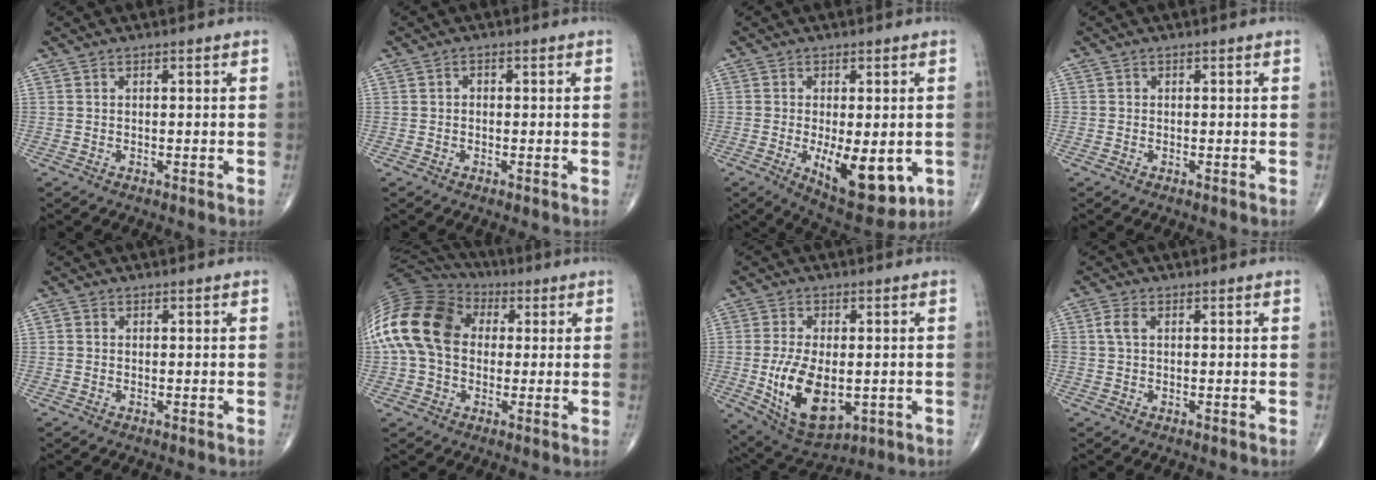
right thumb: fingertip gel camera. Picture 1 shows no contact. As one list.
[{"total": 1.0, "force": [0.0, 0.8, 0.6], "torque": [-0.005, 0.006, -0.003]}, {"total": 13.1, "force": [-3.2, 5.8, 11.3], "torque": [-0.151, -0.021, -0.032]}, {"total": 0.5, "force": [-0.1, 0.5, 0.0], "torque": [0.004, 0.004, -0.002]}, {"total": 0.7, "force": [0.0, 0.6, 0.2], "torque": [0.000, 0.001, -0.002]}, {"total": 20.4, "force": [2.7, 14.9, 13.7], "torque": [-0.297, 0.046, 0.045]}, {"total": 14.0, "force": [-2.3, 7.5, 11.6], "torque": [-0.203, -0.013, -0.019]}, {"total": 2.7, "force": [0.6, 1.6, 2.1], "torque": [-0.051, 0.008, 0.012]}]